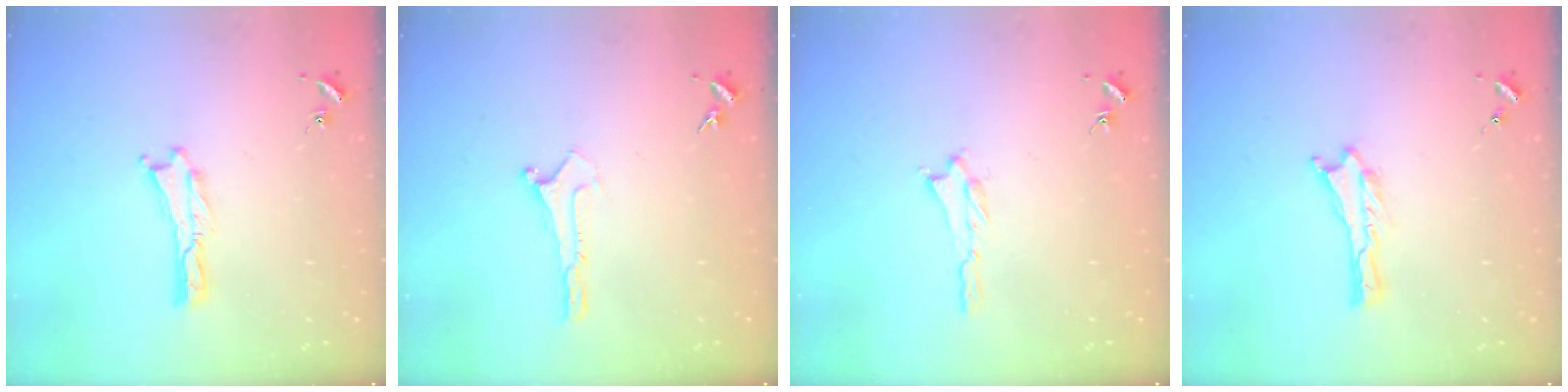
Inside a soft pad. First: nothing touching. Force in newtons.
{"total": 0.0}
{"total": 1.2, "press": 1.2, "slide": 0.3}
{"total": 0.0}